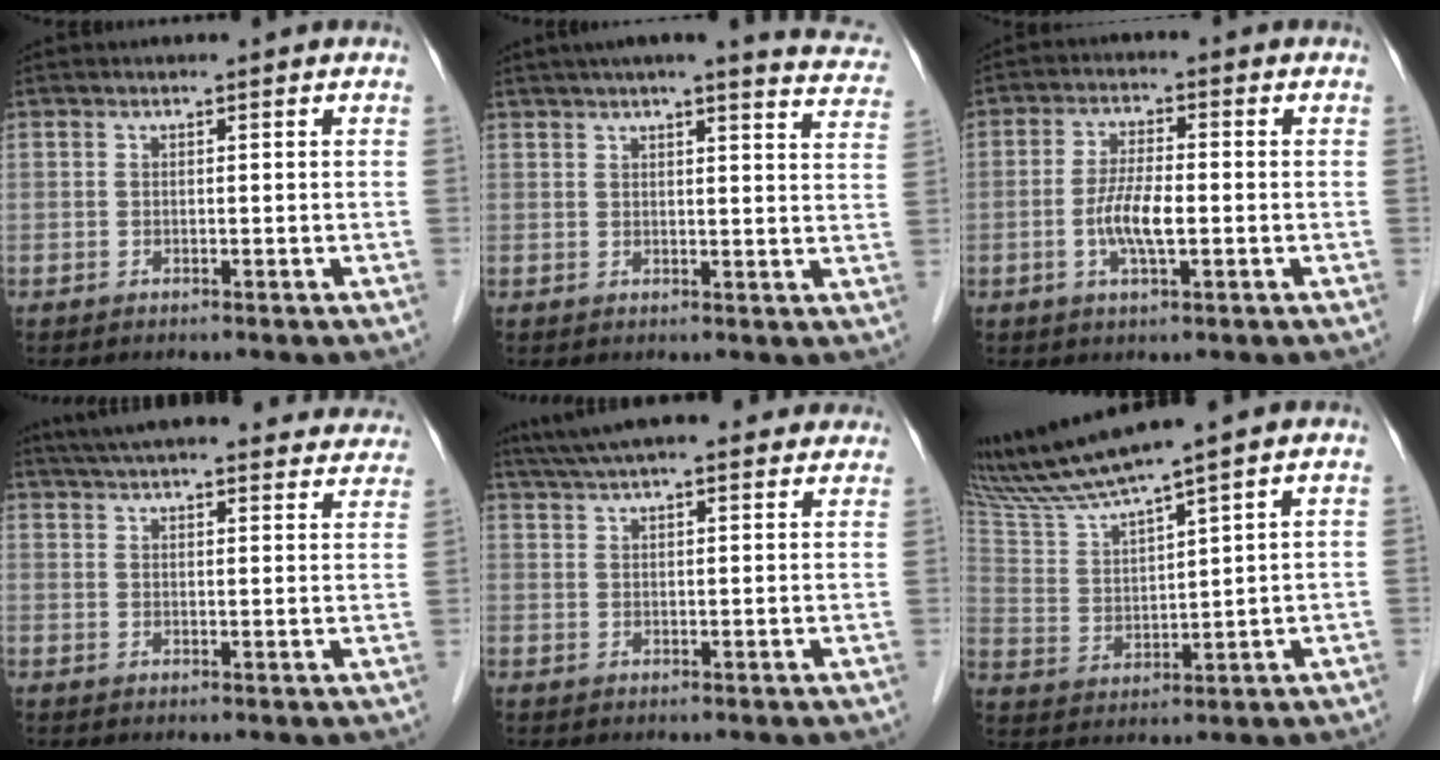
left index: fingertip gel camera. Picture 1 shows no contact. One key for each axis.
{"total": 14.5, "fx": 13.0, "fy": 1.2, "fz": 6.3, "tx": -0.071, "ty": -0.016, "tz": 0.138}
{"total": 5.7, "fx": -1.4, "fy": 1.3, "fz": 5.4, "tx": -0.112, "ty": -0.004, "tz": -0.027}
{"total": 27.4, "fx": 25.2, "fy": 4.8, "fz": 9.8, "tx": -0.159, "ty": -0.015, "tz": 0.314}
{"total": 18.9, "fx": 16.6, "fy": 3.5, "fz": 8.3, "tx": -0.130, "ty": 0.050, "tz": 0.230}
{"total": 10.1, "fx": 9.1, "fy": -1.8, "fz": 3.9, "tx": -0.092, "ty": 0.001, "tz": 0.187}